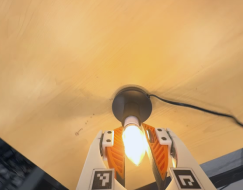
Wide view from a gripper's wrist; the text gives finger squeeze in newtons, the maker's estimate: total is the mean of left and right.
{"total": 15.3, "left": 15.9, "right": 14.8}